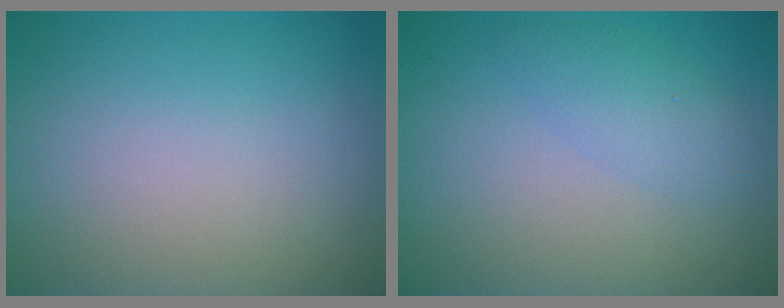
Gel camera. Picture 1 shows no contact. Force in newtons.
{"total": 2.2, "press": 2.2, "slide": 0.0}